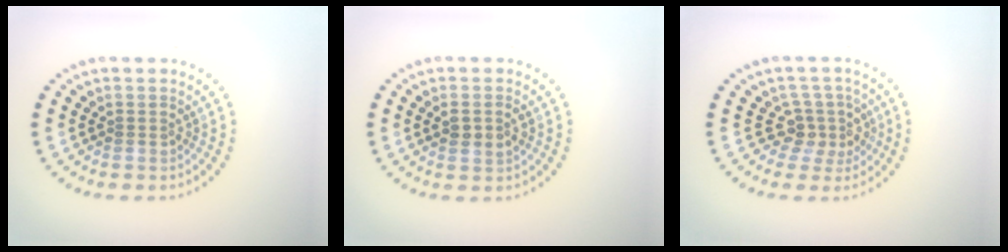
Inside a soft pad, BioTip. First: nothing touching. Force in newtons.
{"total": 1.8, "press": 1.7, "slide": 0.4}
{"total": 2.7, "press": 2.1, "slide": 1.8}